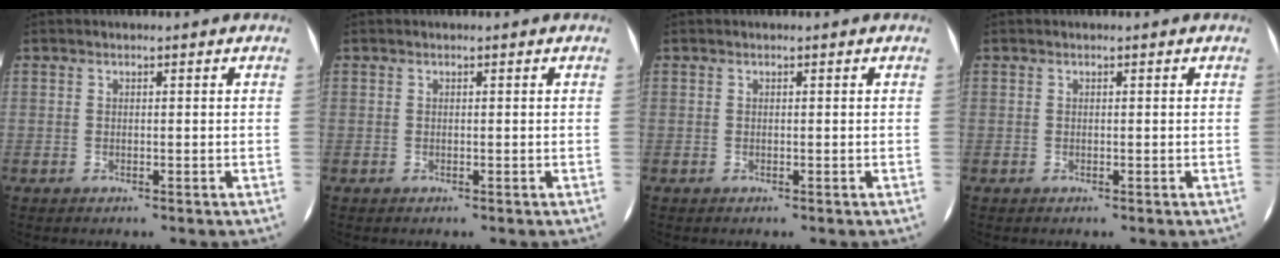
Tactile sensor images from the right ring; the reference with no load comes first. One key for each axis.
{"total": 0.0}
{"total": 0.0}
{"total": 0.0}